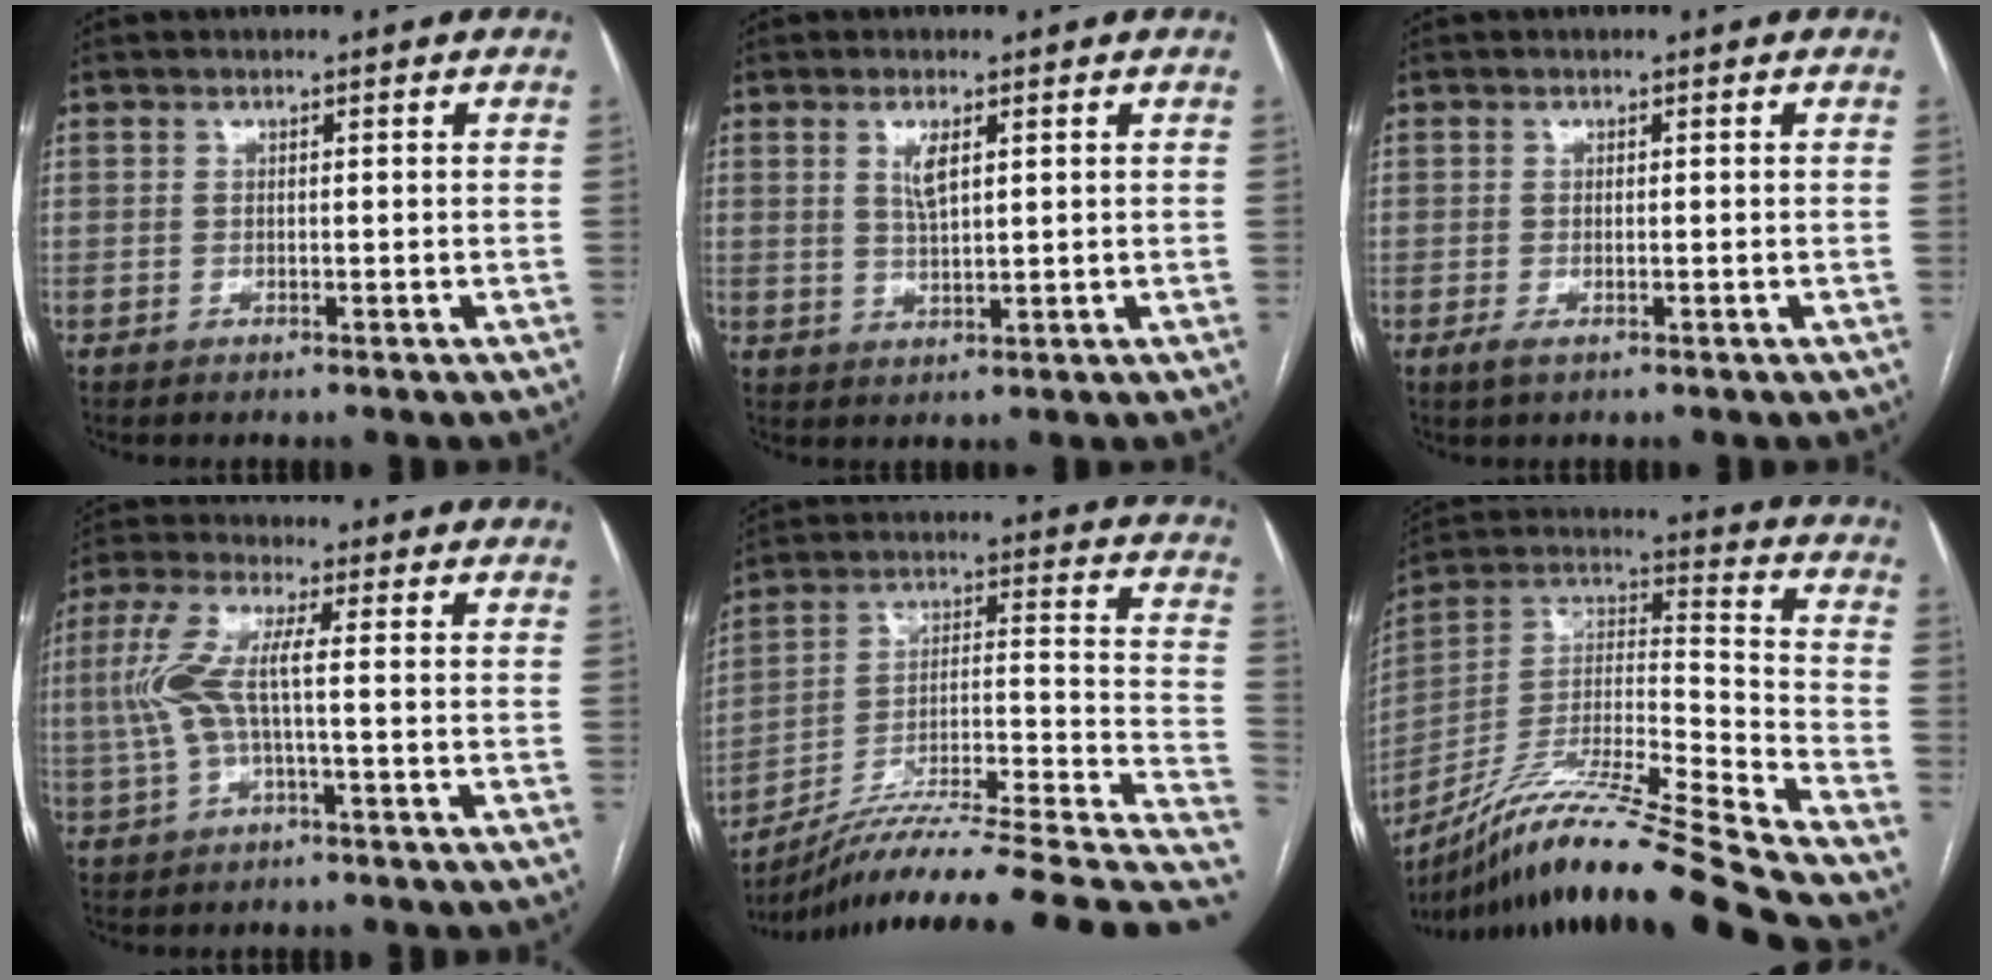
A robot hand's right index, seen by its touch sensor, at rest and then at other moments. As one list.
[{"total": 3.3, "force": [1.4, 0.8, 2.9], "torque": [-0.060, -0.002, 0.029]}, {"total": 1.7, "force": [-0.7, 0.4, 1.4], "torque": [-0.027, -0.003, -0.009]}, {"total": 7.2, "force": [-0.2, 1.3, 7.1], "torque": [-0.172, 0.023, -0.006]}, {"total": 23.7, "force": [-18.2, 0.8, 15.1], "torque": [-0.160, 0.041, -0.283]}, {"total": 24.6, "force": [-20.3, -1.6, 13.8], "torque": [-0.243, -0.012, -0.363]}]